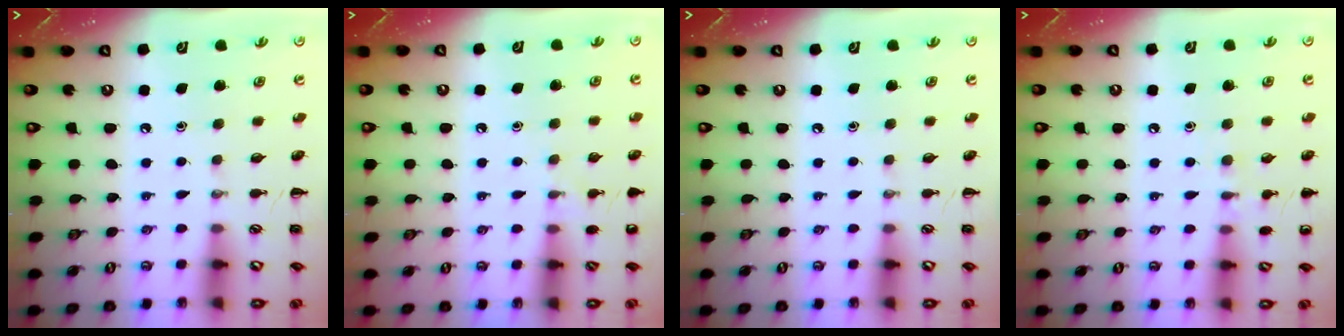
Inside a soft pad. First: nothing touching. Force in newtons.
{"total": 6.4, "press": 6.2, "slide": 1.8}
{"total": 0.0}
{"total": 6.3, "press": 5.9, "slide": 2.0}